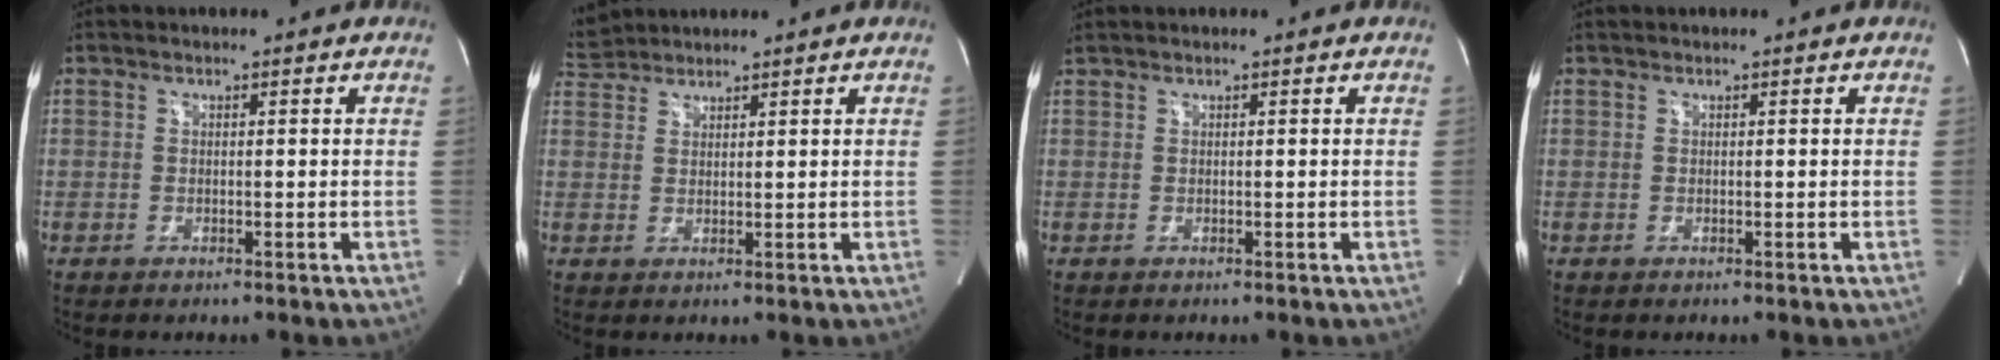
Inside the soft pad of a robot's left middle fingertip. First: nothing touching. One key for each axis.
{"total": 3.9, "fx": 3.8, "fy": 0.9, "fz": -0.1, "tx": -0.011, "ty": 0.023, "tz": 0.077}
{"total": 0.5, "fx": 0.5, "fy": -0.1, "fz": 0.2, "tx": -0.017, "ty": 0.018, "tz": 0.018}
{"total": 0.0}